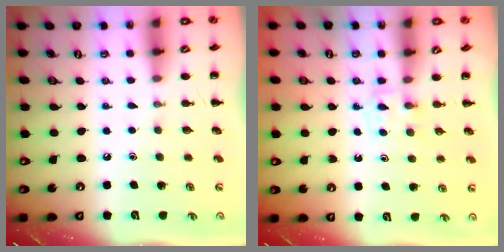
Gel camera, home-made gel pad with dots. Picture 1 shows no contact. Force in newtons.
{"total": 3.6, "press": 3.4, "slide": 1.4}